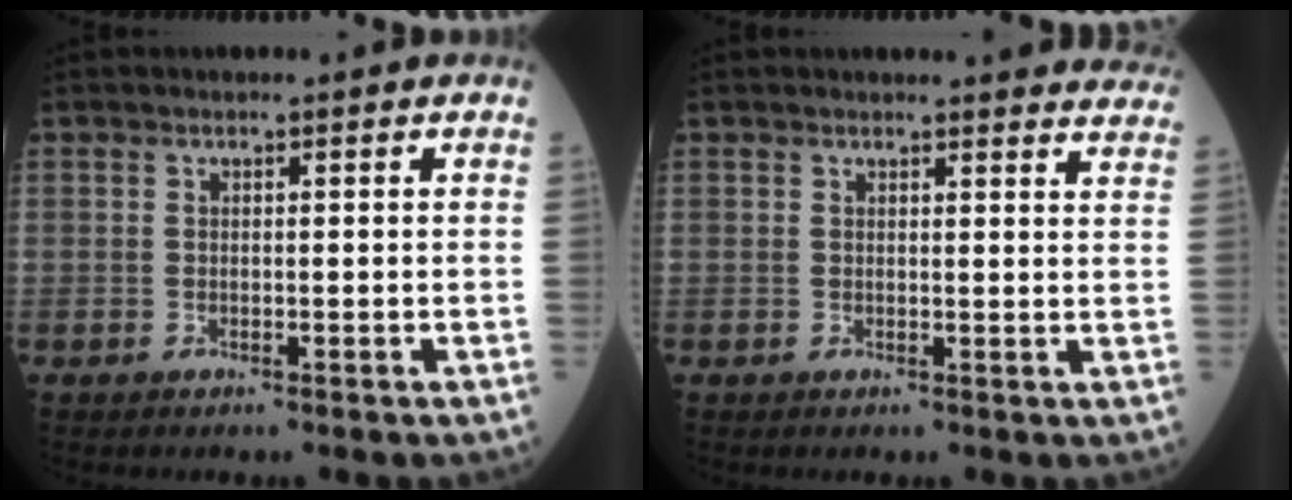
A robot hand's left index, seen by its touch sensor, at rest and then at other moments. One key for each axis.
{"total": 12.5, "fx": 12.2, "fy": 1.6, "fz": 2.5, "tx": 0.005, "ty": -0.030, "tz": 0.107}